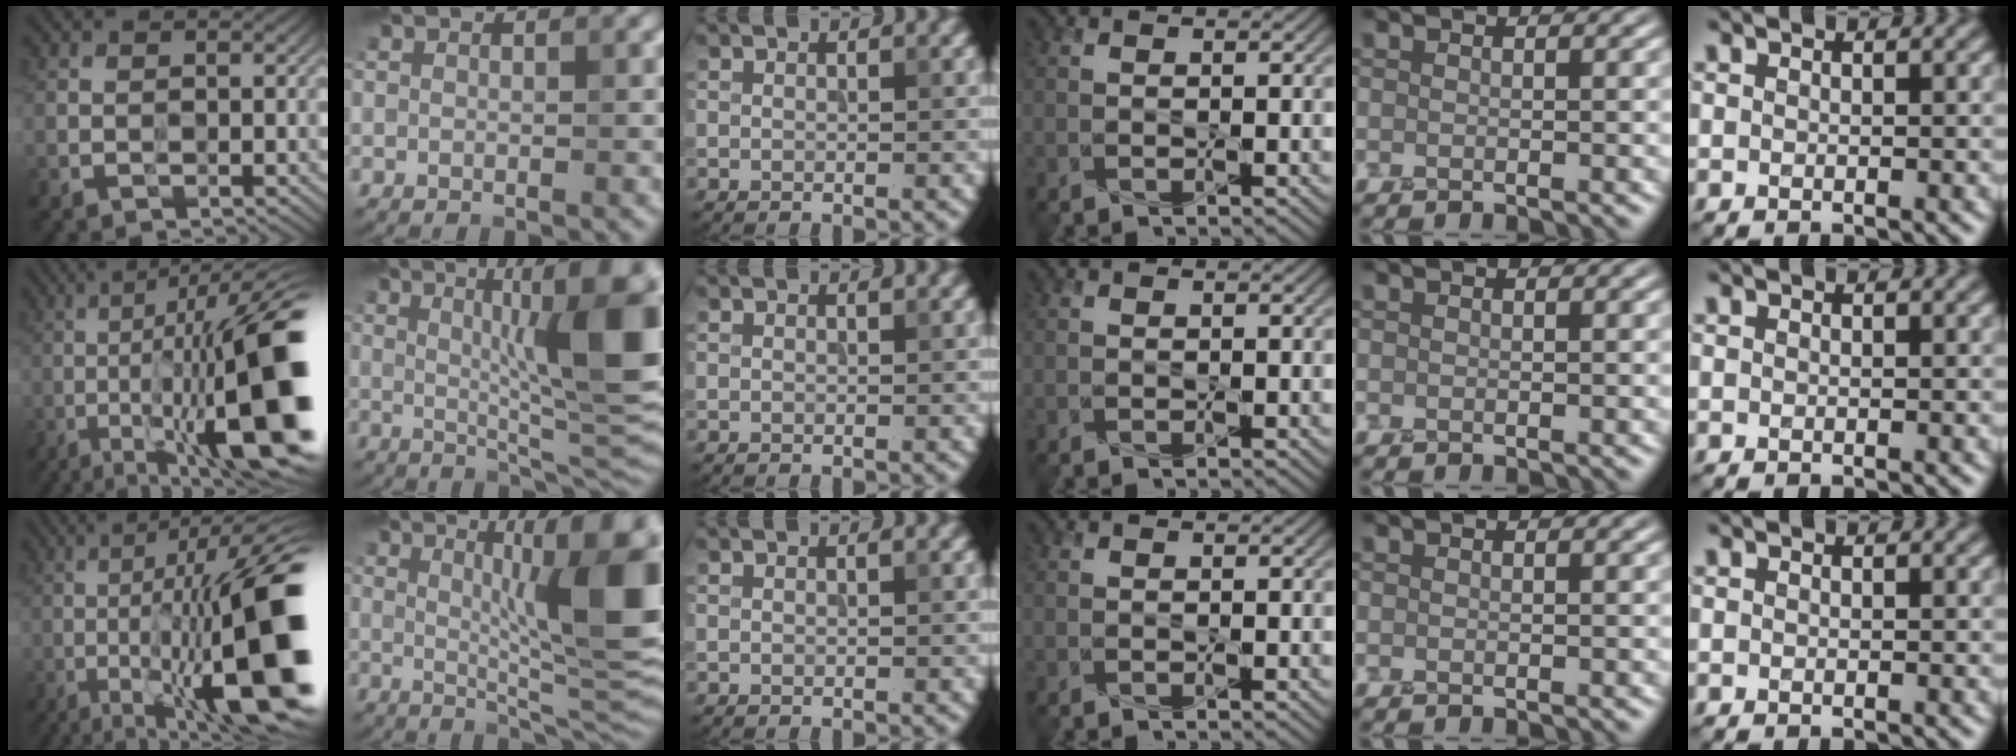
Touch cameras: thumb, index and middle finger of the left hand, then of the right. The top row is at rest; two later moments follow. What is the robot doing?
{"motion": "press", "object": "grip strengthener"}